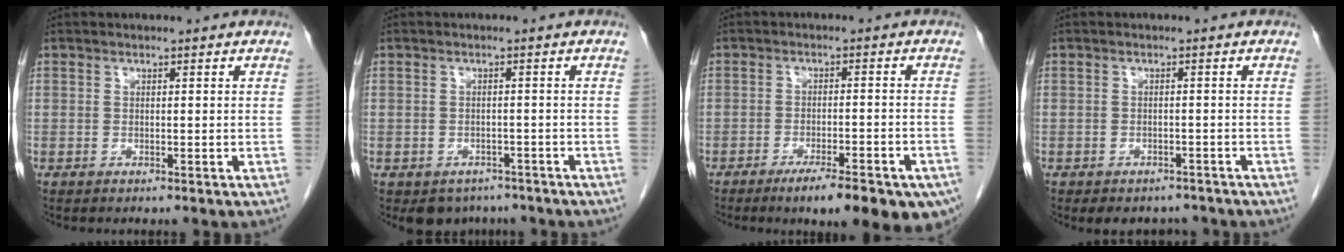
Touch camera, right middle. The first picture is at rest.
{"total": 4.3, "force": [-3.3, 2.7, 0.7], "torque": [-0.004, 0.005, -0.042]}
{"total": 13.8, "force": [-9.5, 2.6, 9.6], "torque": [-0.071, -0.003, -0.131]}
{"total": 5.2, "force": [-4.4, 2.5, 1.0], "torque": [-0.006, 0.010, -0.053]}